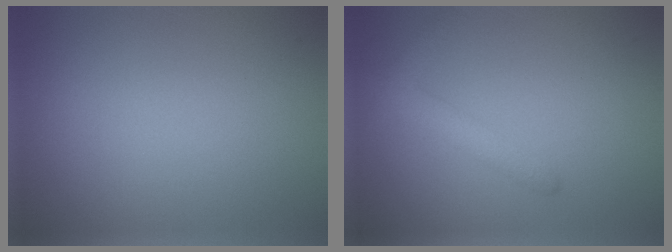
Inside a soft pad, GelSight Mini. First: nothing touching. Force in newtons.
{"total": 2.3, "press": 2.3, "slide": 0.1}